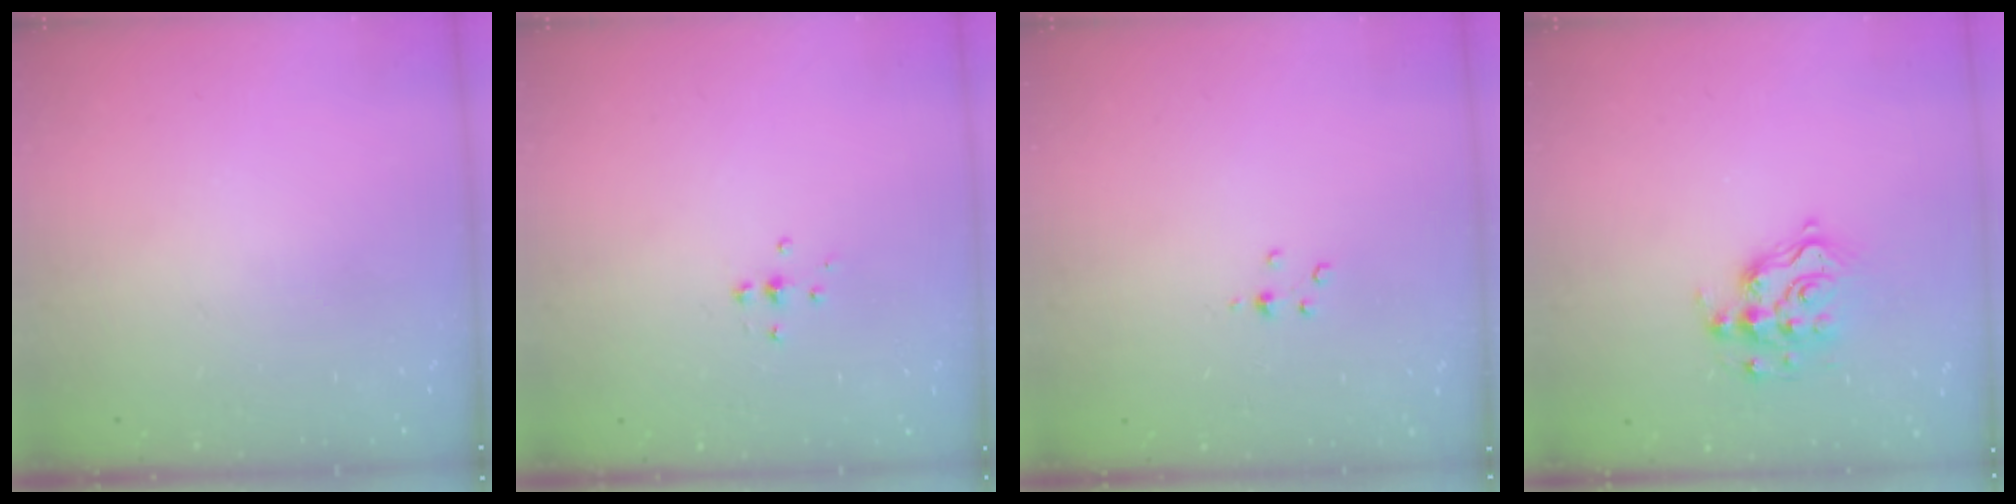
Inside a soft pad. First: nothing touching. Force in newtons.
{"total": 3.9, "press": 3.9, "slide": 0.6}
{"total": 2.2, "press": 2.2, "slide": 0.4}
{"total": 10.4, "press": 10.4, "slide": 0.5}